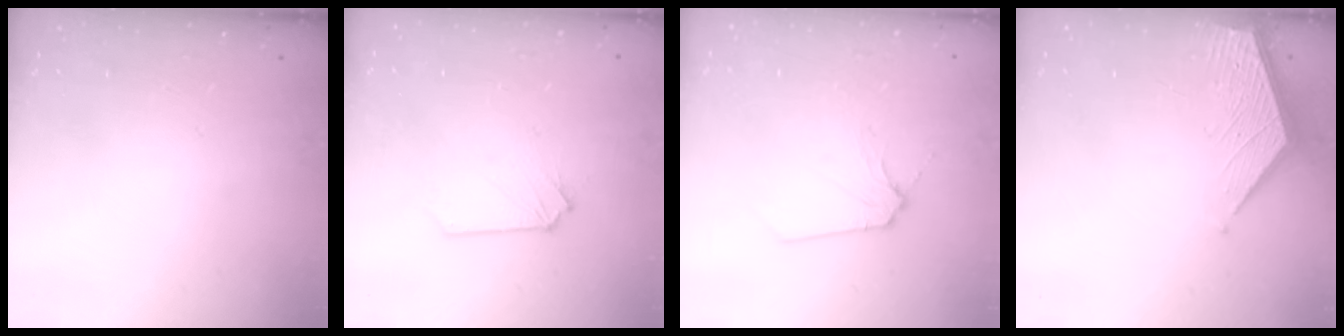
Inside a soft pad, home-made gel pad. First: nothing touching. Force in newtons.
{"total": 0.0}
{"total": 2.8, "press": 2.7, "slide": 0.4}
{"total": 3.4, "press": 3.4, "slide": 0.4}